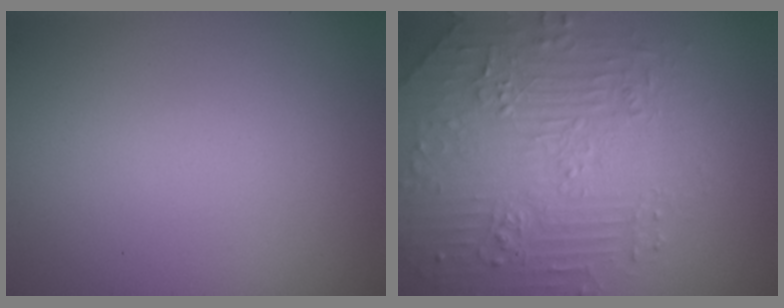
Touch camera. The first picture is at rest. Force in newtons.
{"total": 4.6, "press": 4.5, "slide": 0.5}